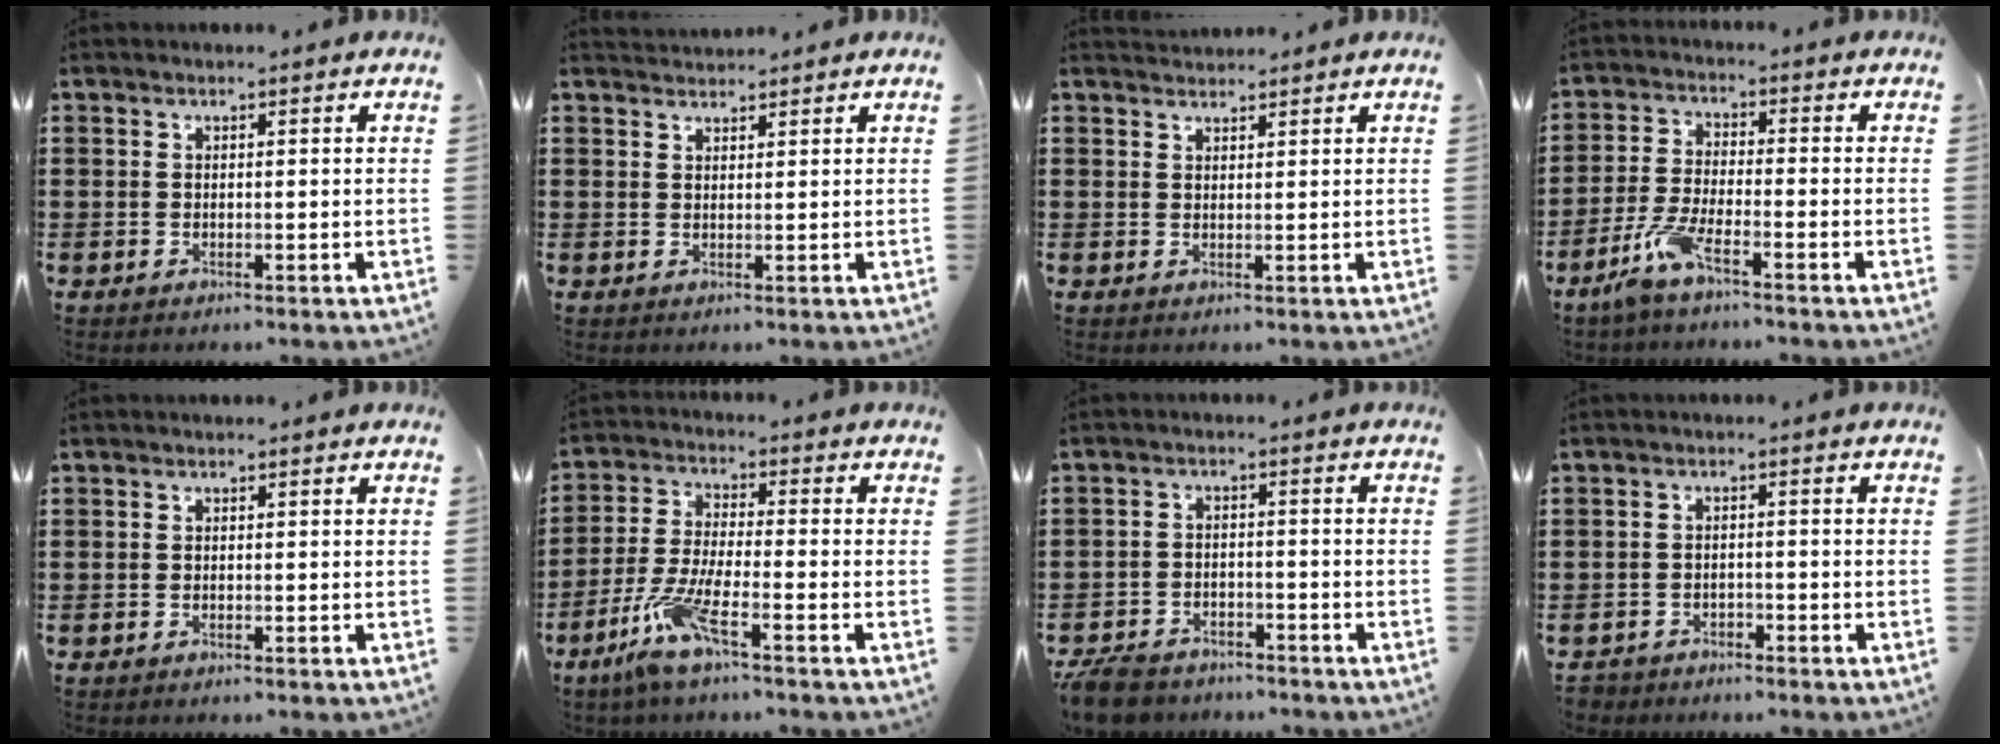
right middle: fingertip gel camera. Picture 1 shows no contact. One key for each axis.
{"total": 1.6, "fx": 1.6, "fy": 0.1, "fz": -0.3, "tx": 0.000, "ty": 0.002, "tz": 0.033}
{"total": 1.6, "fx": 1.6, "fy": 0.2, "fz": -0.1, "tx": -0.001, "ty": 0.002, "tz": 0.031}
{"total": 5.6, "fx": -3.8, "fy": 0.7, "fz": 4.0, "tx": -0.101, "ty": -0.016, "tz": -0.076}
{"total": 0.0}
{"total": 7.3, "fx": -4.7, "fy": 0.9, "fz": 5.4, "tx": -0.129, "ty": -0.016, "tz": -0.094}
{"total": 4.9, "fx": -4.7, "fy": 1.1, "fz": 1.0, "tx": -0.034, "ty": 0.003, "tz": -0.096}
{"total": 2.0, "fx": -1.9, "fy": 0.6, "fz": 0.0, "tx": -0.007, "ty": -0.001, "tz": -0.041}